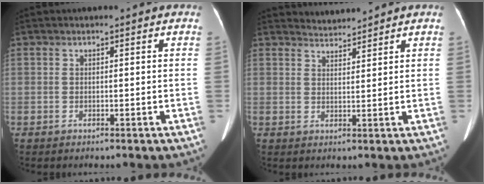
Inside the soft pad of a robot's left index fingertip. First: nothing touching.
{"total": 2.4, "force": [2.3, -0.3, -0.6], "torque": [0.000, 0.004, 0.048]}